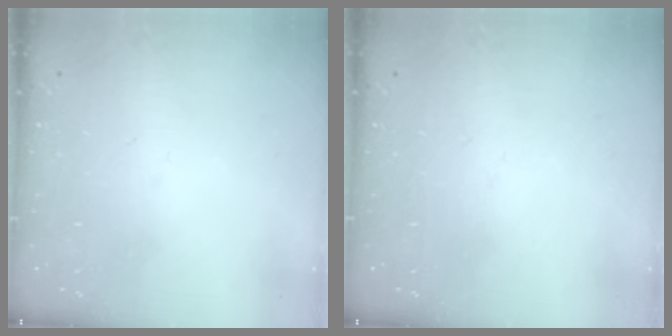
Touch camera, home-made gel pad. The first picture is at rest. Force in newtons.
{"total": 0.0}